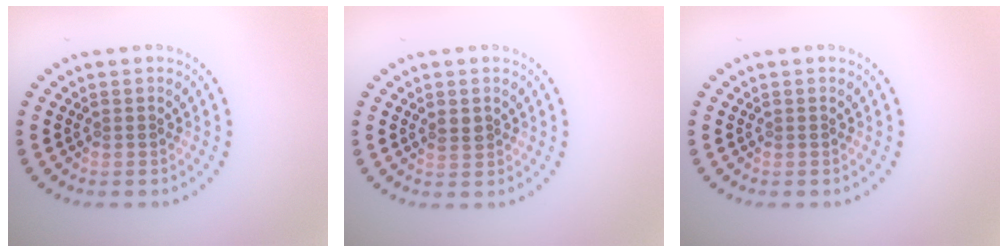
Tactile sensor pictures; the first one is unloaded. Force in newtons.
{"total": 1.2, "press": 1.1, "slide": 0.2}
{"total": 0.0}